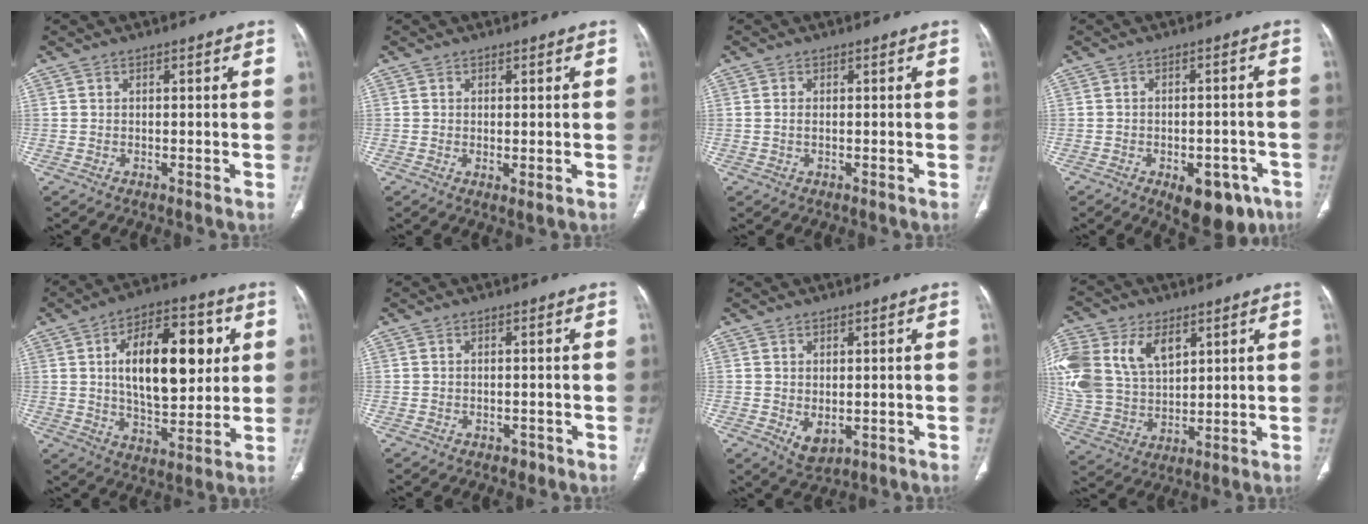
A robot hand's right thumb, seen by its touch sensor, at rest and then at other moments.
{"total": 1.6, "force": [-0.1, 0.5, 1.5], "torque": [-0.034, -0.010, 0.001]}
{"total": 0.9, "force": [0.1, 0.4, 0.8], "torque": [-0.022, 0.002, 0.003]}
{"total": 10.4, "force": [-5.4, 5.5, 7.0], "torque": [-0.062, 0.021, -0.064]}
{"total": 20.1, "force": [4.2, 9.9, 16.9], "torque": [-0.230, -0.002, 0.066]}
{"total": 1.4, "force": [-0.9, 1.0, 0.4], "torque": [-0.005, 0.005, -0.010]}
{"total": 3.9, "force": [-0.6, 2.5, 3.0], "torque": [-0.045, -0.007, 0.007]}
{"total": 22.4, "force": [8.5, 15.0, 14.3], "torque": [-0.334, 0.015, 0.174]}